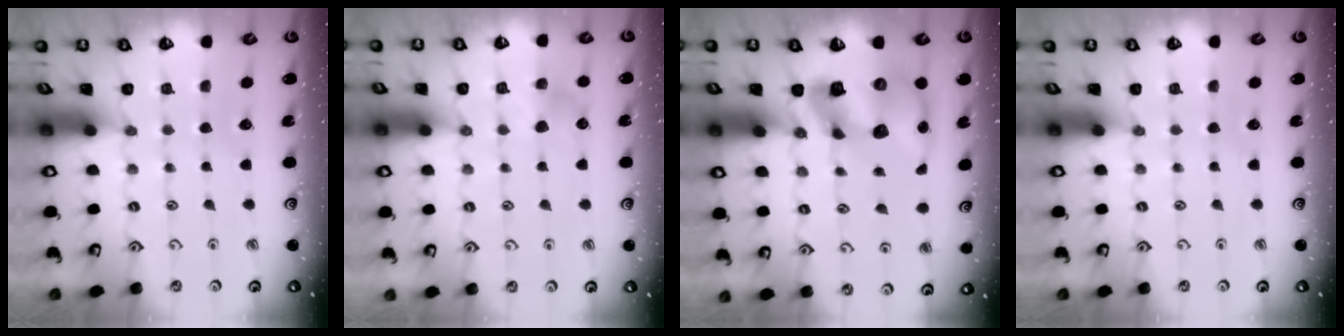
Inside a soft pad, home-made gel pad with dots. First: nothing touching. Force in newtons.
{"total": 5.4, "press": 5.3, "slide": 0.6}
{"total": 15.9, "press": 15.7, "slide": 2.4}
{"total": 0.0}